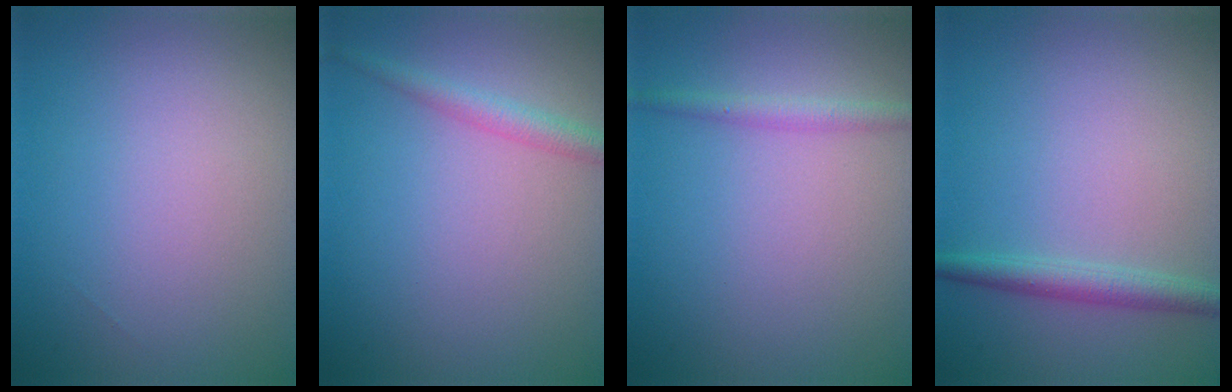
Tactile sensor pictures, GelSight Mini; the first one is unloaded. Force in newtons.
{"total": 2.1, "press": 2.1, "slide": 0.1}
{"total": 1.6, "press": 1.6, "slide": 0.1}
{"total": 2.3, "press": 2.3, "slide": 0.1}